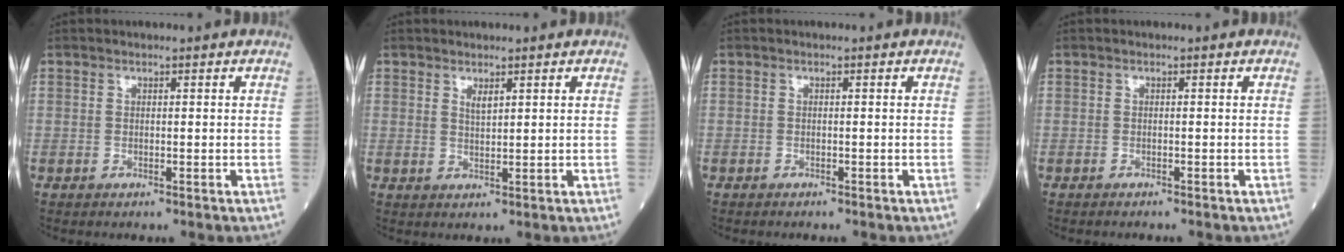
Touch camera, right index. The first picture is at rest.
{"total": 1.4, "force": [0.9, 0.4, 1.0], "torque": [-0.020, -0.005, 0.019]}
{"total": 1.0, "force": [-0.9, 0.2, 0.3], "torque": [-0.008, -0.002, -0.014]}
{"total": 1.6, "force": [-1.5, 0.1, 0.6], "torque": [-0.010, -0.002, -0.018]}